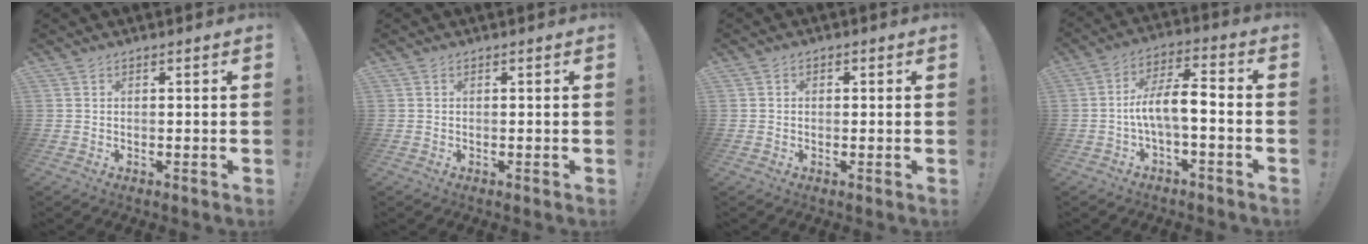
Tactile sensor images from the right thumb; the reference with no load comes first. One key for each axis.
{"total": 0.0}
{"total": 1.2, "fx": -0.2, "fy": 1.1, "fz": 0.5, "tx": -0.005, "ty": 0.003, "tz": -0.005}
{"total": 10.2, "fx": -2.3, "fy": 3.3, "fz": 9.4, "tx": -0.175, "ty": 0.012, "tz": -0.040}